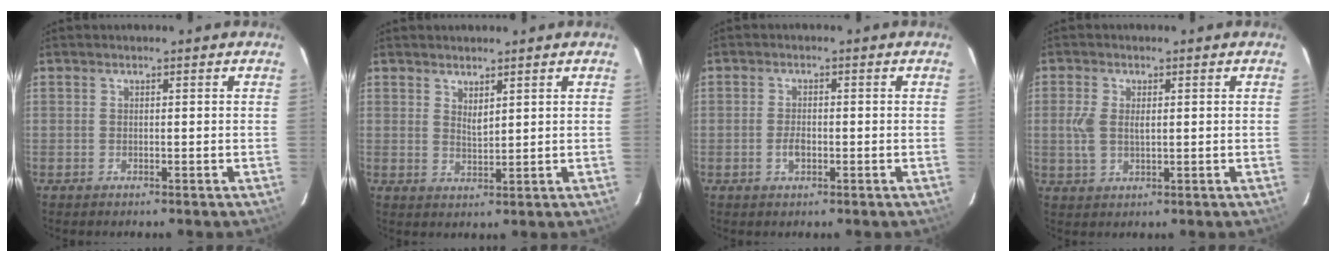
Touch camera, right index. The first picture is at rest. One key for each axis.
{"total": 2.5, "fx": 1.8, "fy": 0.7, "fz": 1.6, "tx": -0.026, "ty": -0.005, "tz": 0.031}
{"total": 2.4, "fx": -0.8, "fy": 1.3, "fz": 1.8, "tx": -0.035, "ty": 0.001, "tz": -0.014}
{"total": 4.7, "fx": 0.3, "fy": 2.7, "fz": 3.9, "tx": -0.083, "ty": 0.001, "tz": 0.005}